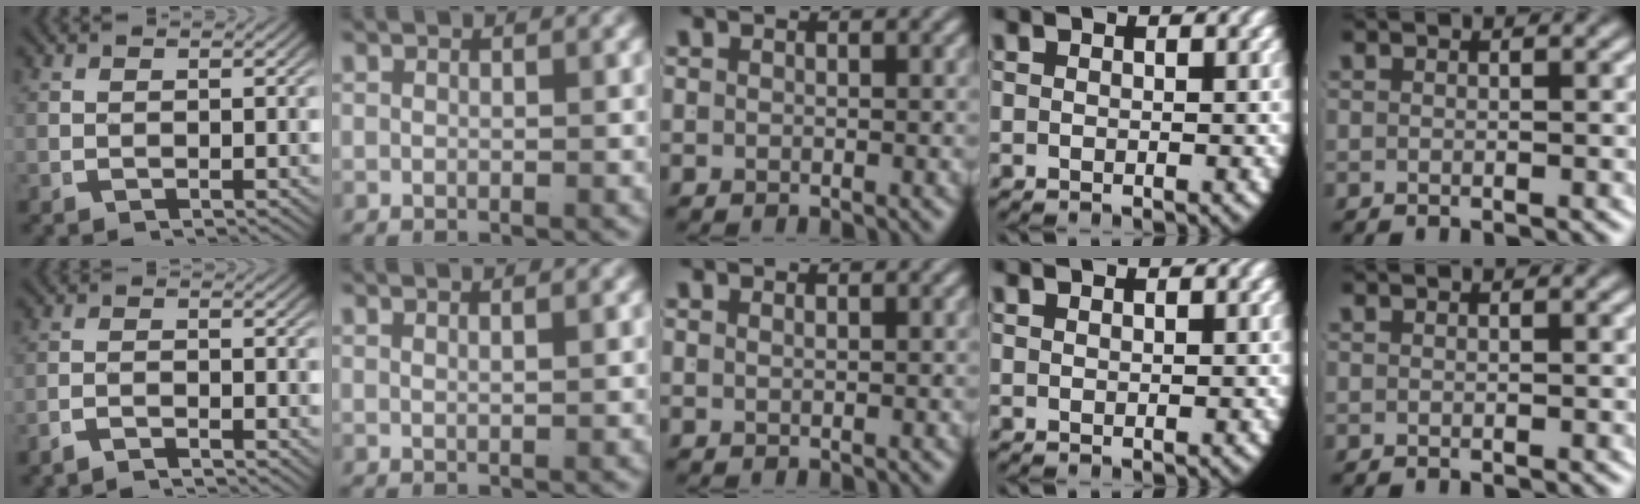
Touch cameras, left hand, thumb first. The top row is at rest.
{"thumb": {"total": 2.0, "force": [-2.0, 0.3, 0.3], "torque": [-0.001, -0.002, -0.042]}, "index": {"total": 1.3, "force": [0.9, -0.8, 0.4], "torque": [-0.006, -0.004, 0.024]}, "middle": {"total": 0.9, "force": [0.3, -0.9, 0.1], "torque": [0.006, -0.003, 0.011]}, "ring": {"total": 0.5, "force": [0.4, -0.3, 0.1], "torque": [0.000, -0.004, 0.012]}}